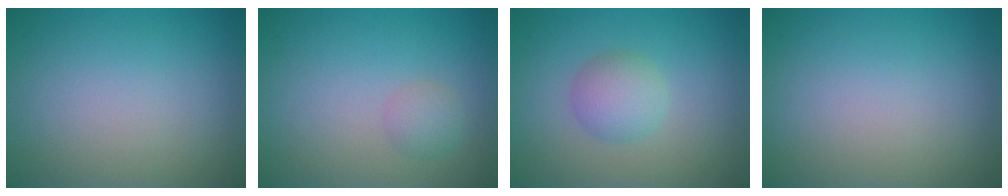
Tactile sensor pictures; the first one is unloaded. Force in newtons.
{"total": 1.4, "press": 1.4, "slide": 0.1}
{"total": 2.7, "press": 2.7, "slide": 0.0}
{"total": 0.0}